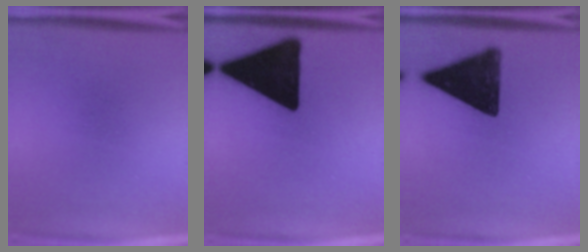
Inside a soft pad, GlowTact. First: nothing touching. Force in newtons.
{"total": 19.8}
{"total": 15.0}